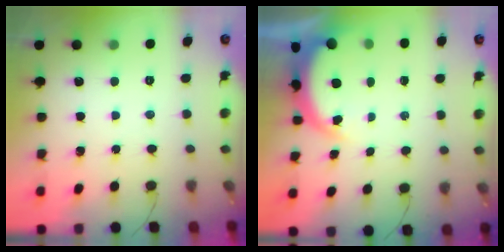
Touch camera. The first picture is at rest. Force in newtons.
{"total": 4.9, "press": 4.8, "slide": 1.0}